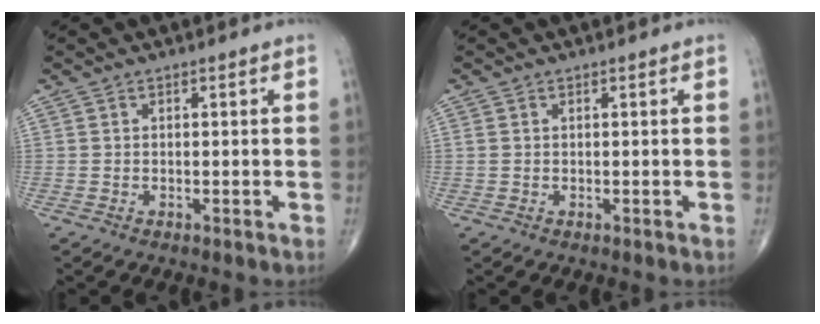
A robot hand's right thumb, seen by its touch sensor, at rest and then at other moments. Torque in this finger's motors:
{"motor_torque": [-0.18, -0.39, 0.06, 0.19, -0.07]}